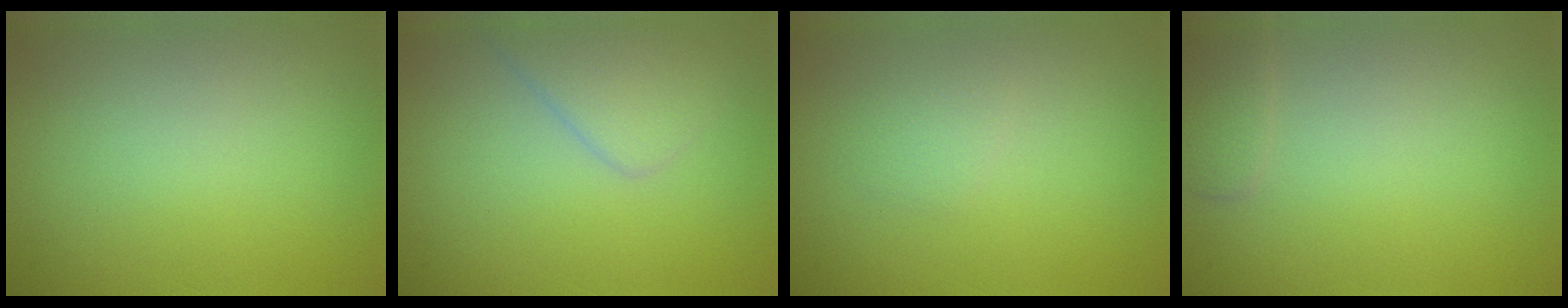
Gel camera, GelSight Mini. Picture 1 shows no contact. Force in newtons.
{"total": 2.6, "press": 2.6, "slide": 0.1}
{"total": 0.9, "press": 0.9, "slide": 0.1}
{"total": 1.4, "press": 1.4, "slide": 0.1}